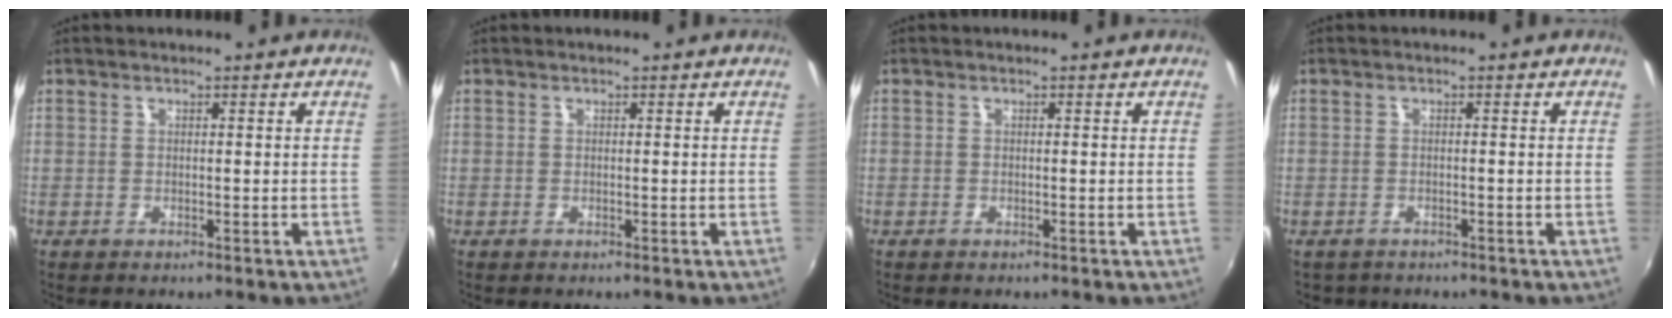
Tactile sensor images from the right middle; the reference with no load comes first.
{"total": 0.0}
{"total": 0.7, "force": [-0.5, 0.5, 0.0], "torque": [0.000, 0.000, -0.008]}
{"total": 0.8, "force": [-0.7, 0.3, 0.1], "torque": [-0.008, 0.000, -0.009]}